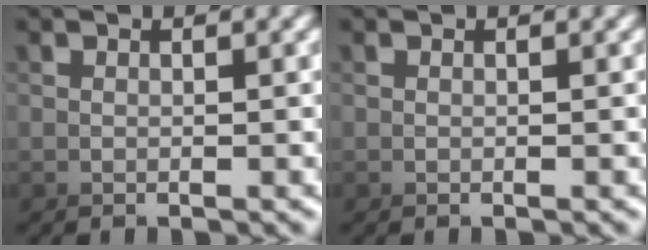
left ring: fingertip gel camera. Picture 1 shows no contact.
{"total": 0.0}